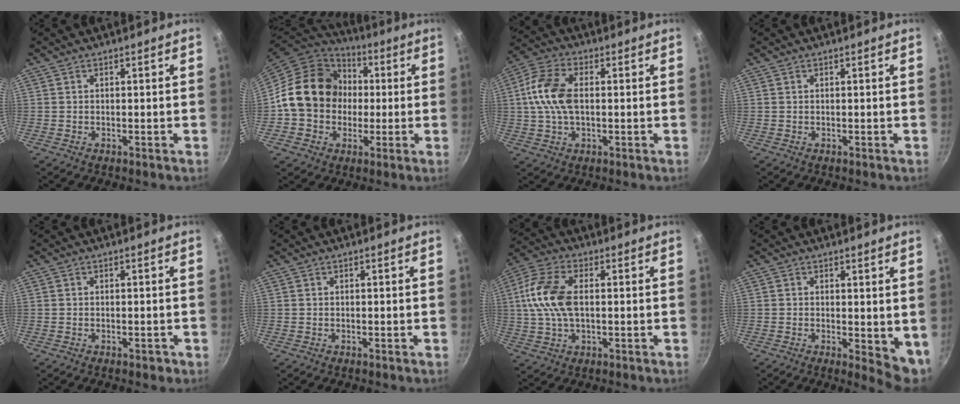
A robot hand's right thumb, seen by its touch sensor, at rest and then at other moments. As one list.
[{"total": 17.8, "force": [0.7, 15.1, 9.3], "torque": [-0.128, 0.033, 0.005]}, {"total": 10.8, "force": [0.8, 6.2, 8.7], "torque": [-0.174, 0.022, 0.003]}, {"total": 0.0}, {"total": 1.2, "force": [-0.6, 0.7, 0.8], "torque": [-0.008, 0.006, -0.006]}, {"total": 0.0}, {"total": 11.8, "force": [1.1, 6.6, 9.7], "torque": [-0.197, 0.019, 0.008]}, {"total": 6.1, "force": [0.3, 2.9, 5.3], "torque": [-0.060, -0.010, 0.007]}]